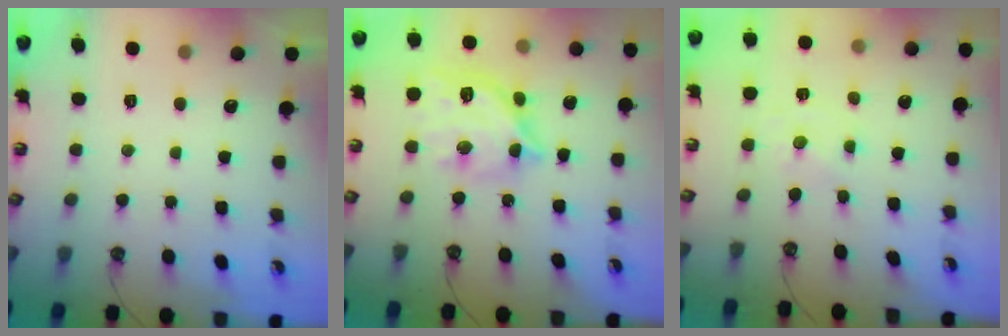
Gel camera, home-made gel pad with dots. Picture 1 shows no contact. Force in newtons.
{"total": 15.0, "press": 15.0, "slide": 1.1}
{"total": 0.0}